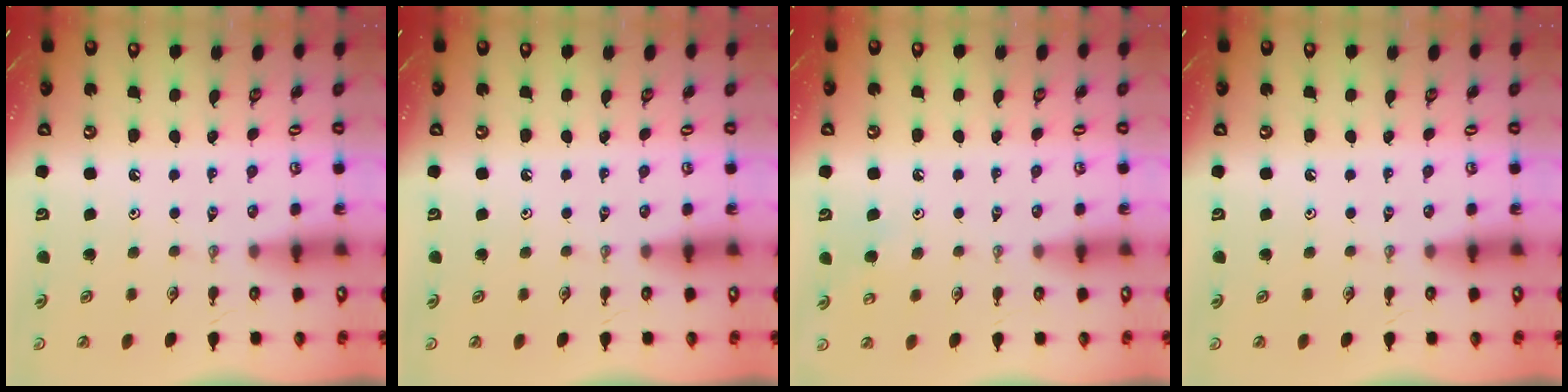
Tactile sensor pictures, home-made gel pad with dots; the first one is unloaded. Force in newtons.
{"total": 0.0}
{"total": 5.3, "press": 5.3, "slide": 0.4}
{"total": 0.0}